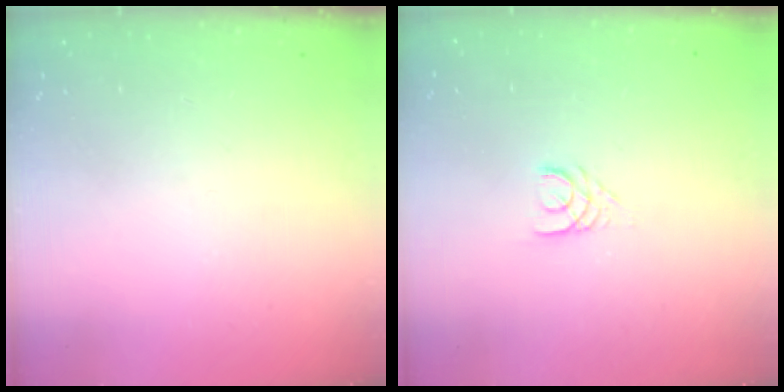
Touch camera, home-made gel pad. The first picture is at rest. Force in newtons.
{"total": 3.1, "press": 3.1, "slide": 0.4}